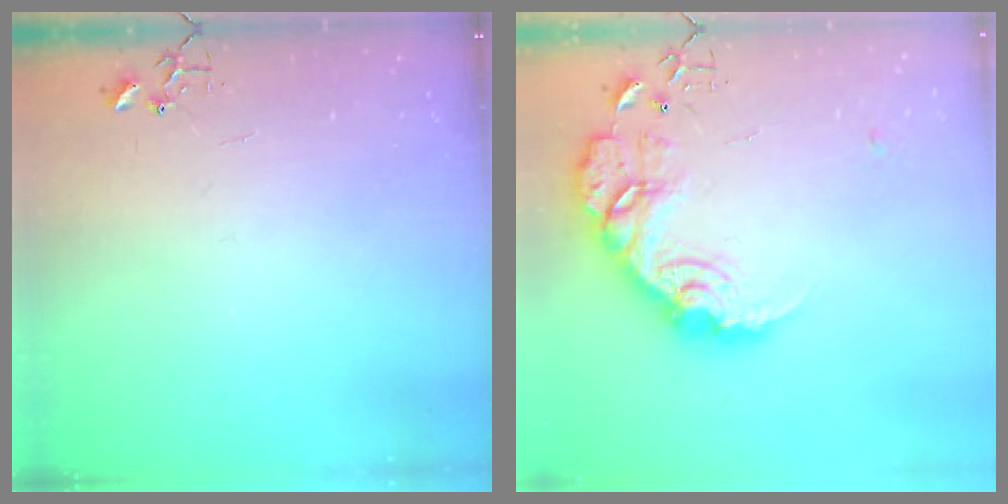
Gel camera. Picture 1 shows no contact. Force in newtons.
{"total": 18.5, "press": 18.4, "slide": 1.4}